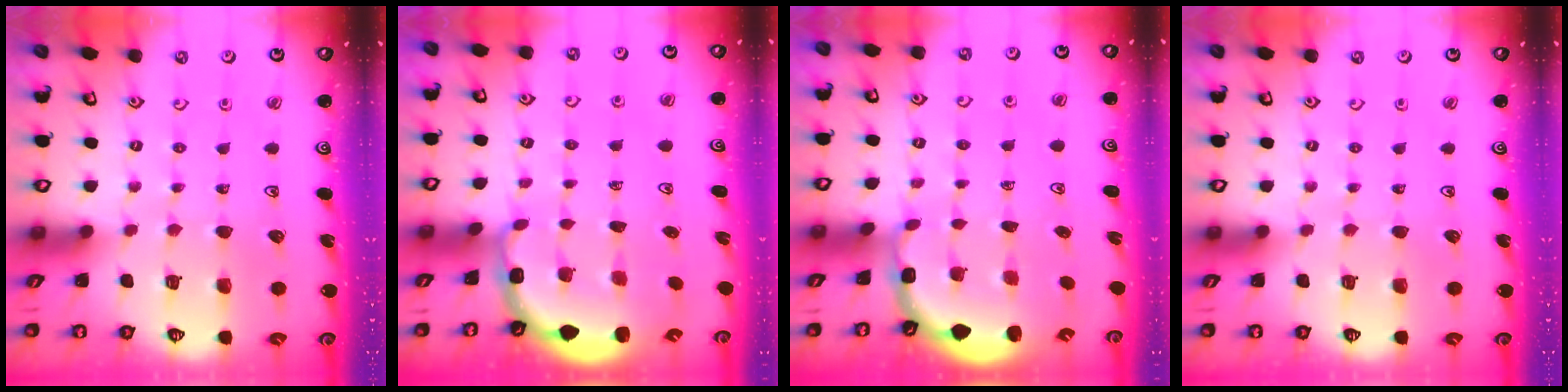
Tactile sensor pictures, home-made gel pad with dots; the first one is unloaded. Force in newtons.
{"total": 2.8, "press": 2.3, "slide": 1.7}
{"total": 2.6, "press": 2.0, "slide": 1.7}
{"total": 0.0}